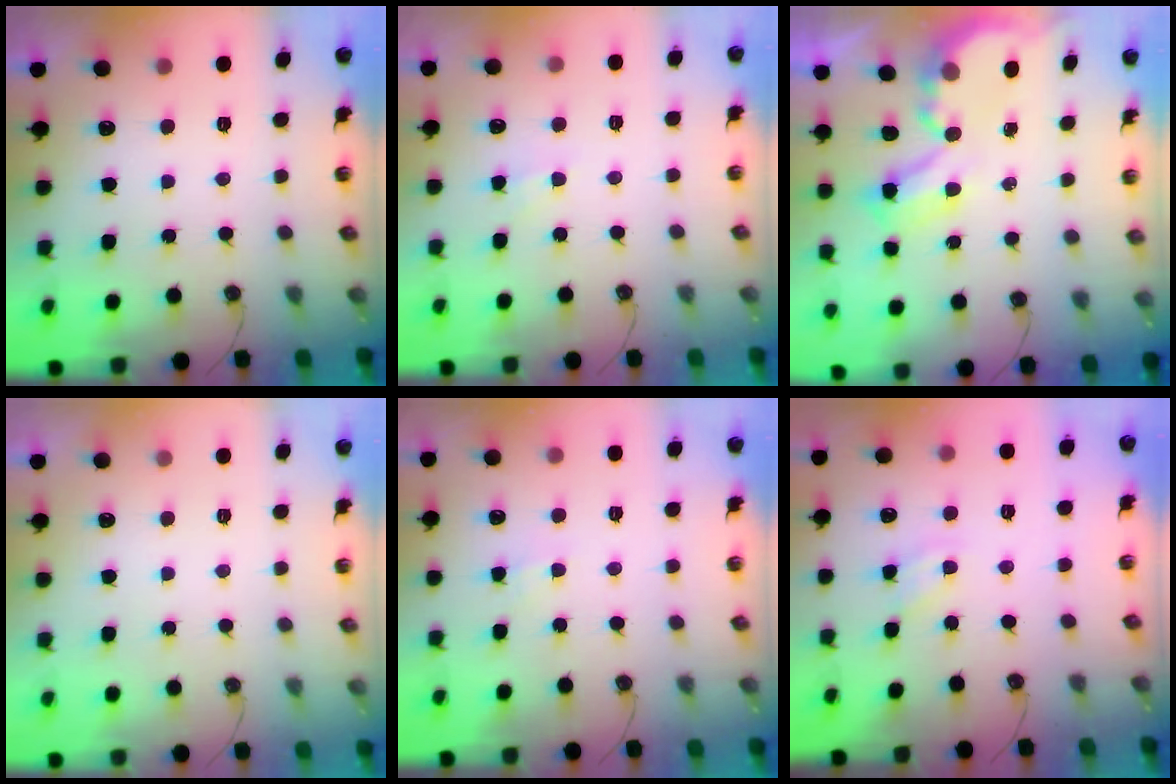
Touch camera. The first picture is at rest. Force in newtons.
{"total": 4.8, "press": 4.8, "slide": 0.6}
{"total": 5.2, "press": 5.1, "slide": 0.4}
{"total": 0.0}
{"total": 1.6, "press": 1.5, "slide": 0.3}
{"total": 3.4, "press": 3.4, "slide": 0.2}